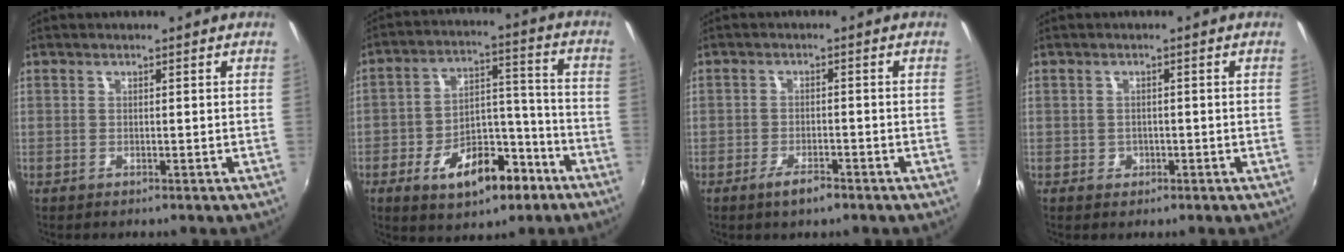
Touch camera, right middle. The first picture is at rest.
{"total": 14.1, "force": [-7.8, 7.6, 9.0], "torque": [-0.159, 0.029, -0.109]}
{"total": 3.6, "force": [-2.5, 1.2, 2.3], "torque": [-0.054, -0.007, -0.046]}
{"total": 2.0, "force": [-0.6, 1.9, 0.5], "torque": [-0.008, -0.003, -0.006]}